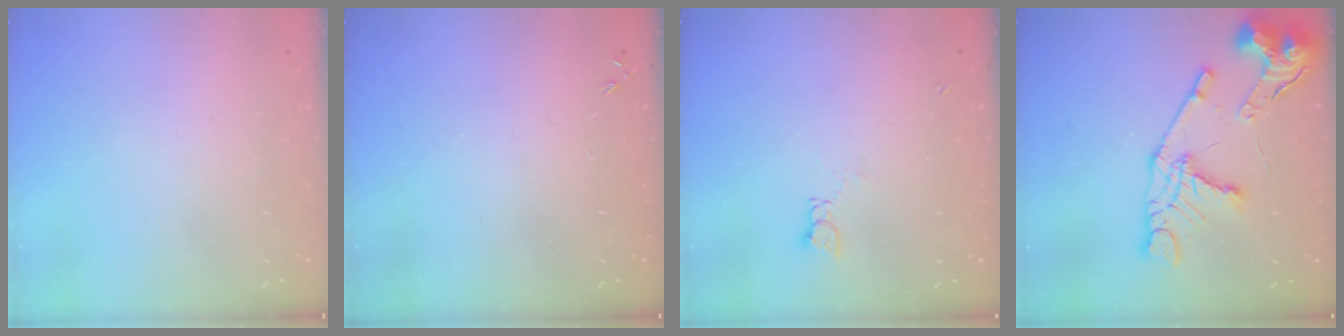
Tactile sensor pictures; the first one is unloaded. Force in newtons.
{"total": 0.0}
{"total": 2.0, "press": 2.0, "slide": 0.3}
{"total": 16.9, "press": 16.8, "slide": 1.7}